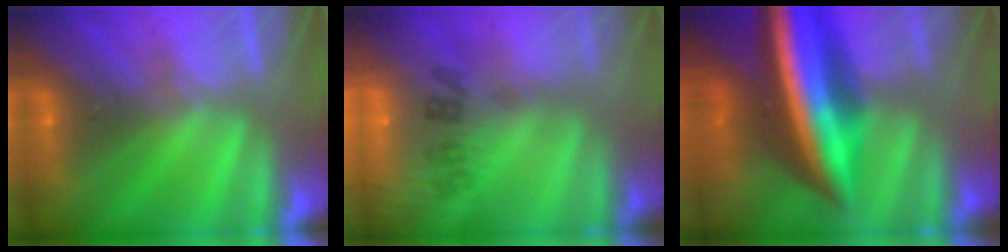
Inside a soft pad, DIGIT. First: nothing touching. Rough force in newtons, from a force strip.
{"total": 7.4}
{"total": 9.0}